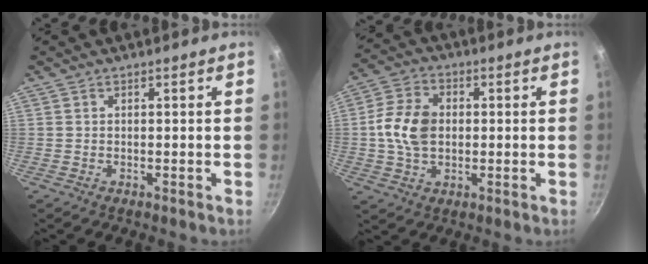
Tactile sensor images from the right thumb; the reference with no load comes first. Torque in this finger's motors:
{"motor_torque": [0.09, 0.09, 0.03, -0.03, 0.15]}